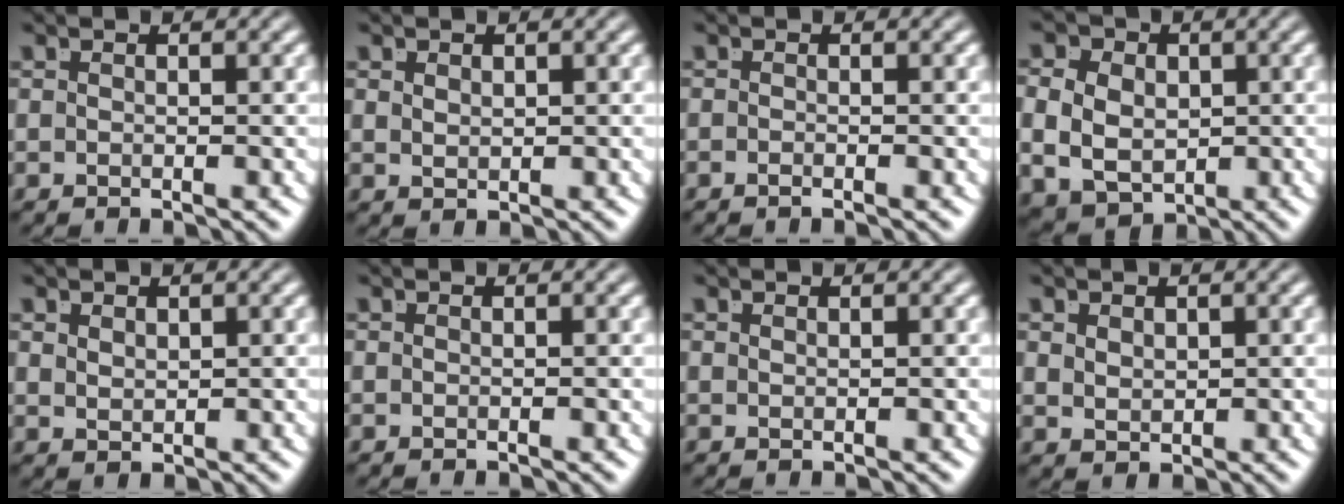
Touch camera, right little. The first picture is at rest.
{"total": 0.8, "force": [0.5, -0.3, 0.5], "torque": [-0.007, -0.011, 0.024]}
{"total": 0.9, "force": [-0.8, -0.3, 0.4], "torque": [-0.004, -0.002, -0.013]}
{"total": 8.2, "force": [-1.4, 7.0, 4.1], "torque": [-0.094, -0.042, -0.010]}
{"total": 1.0, "force": [0.8, 0.0, 0.7], "torque": [-0.011, -0.013, 0.031]}
{"total": 0.0}
{"total": 0.9, "force": [0.3, -0.9, 0.1], "torque": [0.005, -0.002, 0.010]}
{"total": 1.4, "force": [0.7, 0.7, 1.0], "torque": [-0.021, -0.017, 0.030]}